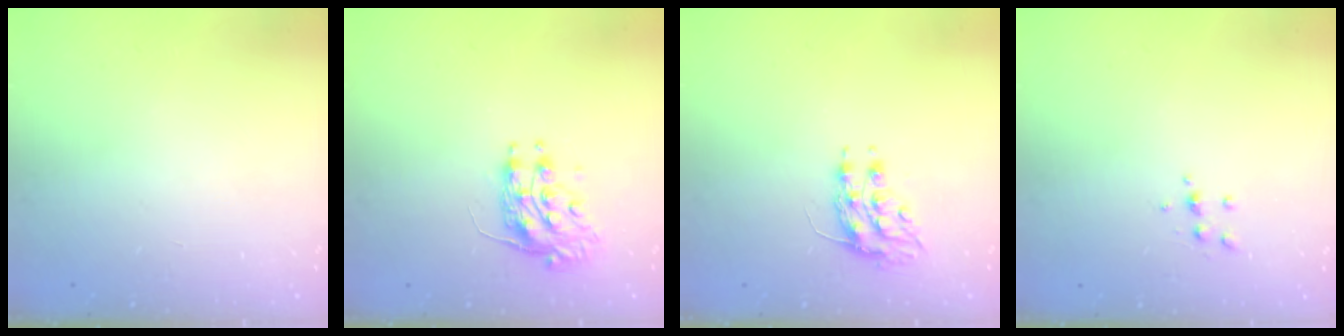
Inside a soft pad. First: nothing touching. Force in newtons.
{"total": 8.8, "press": 8.8, "slide": 0.0}
{"total": 8.1, "press": 8.1, "slide": 0.7}
{"total": 4.9, "press": 4.8, "slide": 1.1}